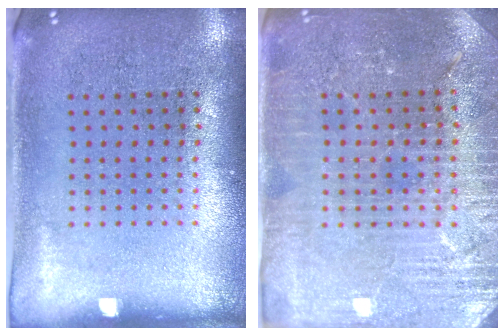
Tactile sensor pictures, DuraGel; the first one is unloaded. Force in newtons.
{"total": 3.7, "press": 3.6, "slide": 0.9}